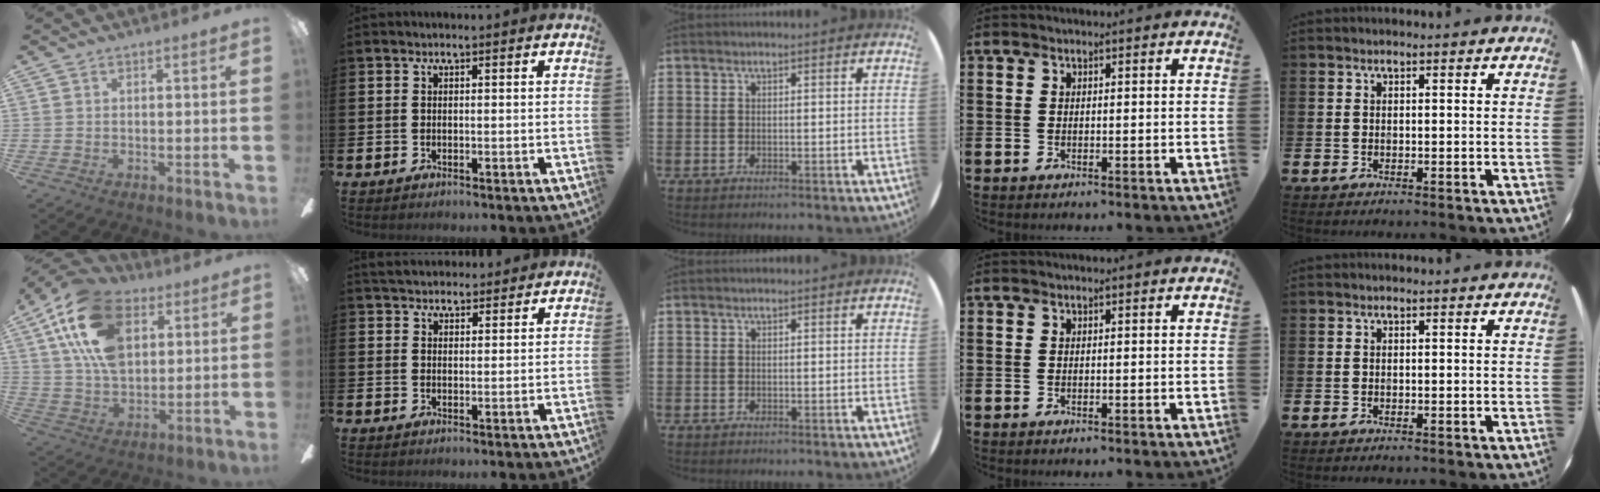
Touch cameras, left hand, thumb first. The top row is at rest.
{"thumb": {"total": 20.6, "force": [8.7, 12.6, 13.8], "torque": [-0.283, -0.009, 0.153]}, "index": {"total": 4.1, "force": [3.9, 1.0, 0.2], "torque": [-0.008, -0.016, 0.073]}}